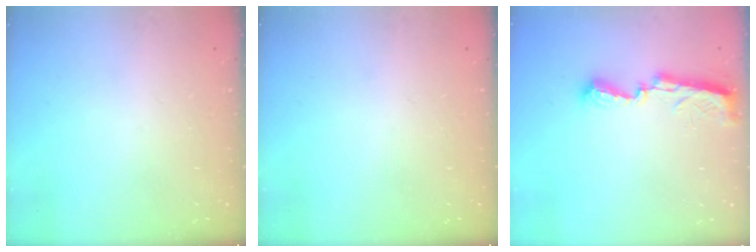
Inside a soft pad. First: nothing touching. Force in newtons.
{"total": 0.0}
{"total": 7.9, "press": 7.8, "slide": 0.4}